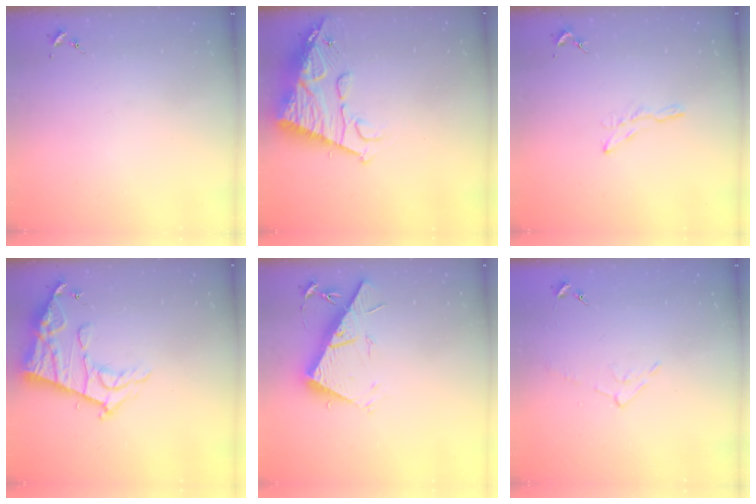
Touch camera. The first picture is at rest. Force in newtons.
{"total": 14.9, "press": 14.8, "slide": 1.5}
{"total": 4.2, "press": 4.2, "slide": 0.5}
{"total": 14.9, "press": 14.8, "slide": 1.4}
{"total": 17.5, "press": 17.5, "slide": 0.4}
{"total": 4.7, "press": 4.7, "slide": 0.5}